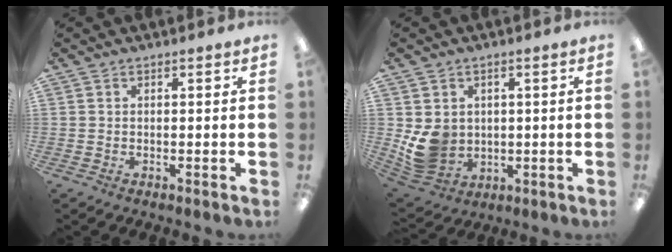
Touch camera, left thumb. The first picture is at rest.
{"total": 8.2, "force": [0.6, 7.4, 3.5], "torque": [-0.078, -0.002, 0.017]}